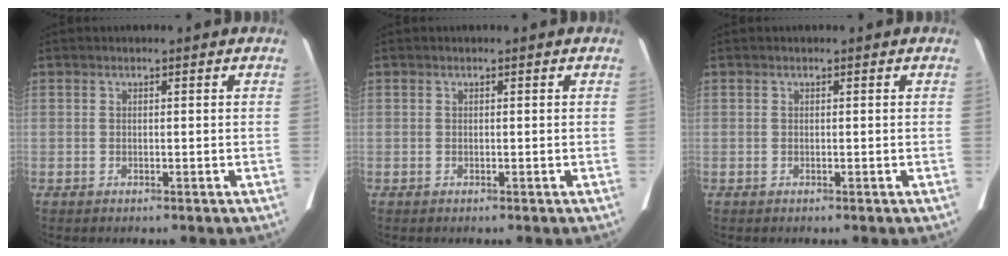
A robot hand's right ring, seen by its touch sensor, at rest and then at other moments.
{"total": 0.0}
{"total": 0.0}